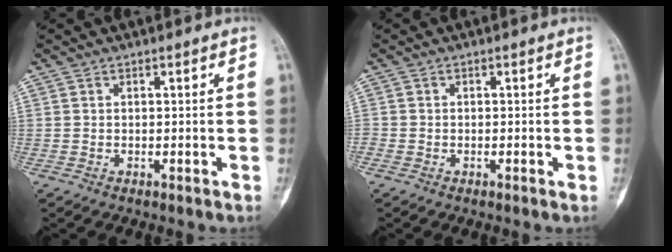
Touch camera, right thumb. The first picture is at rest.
{"total": 0.9, "force": [-0.5, 0.5, 0.5], "torque": [-0.009, -0.001, -0.016]}